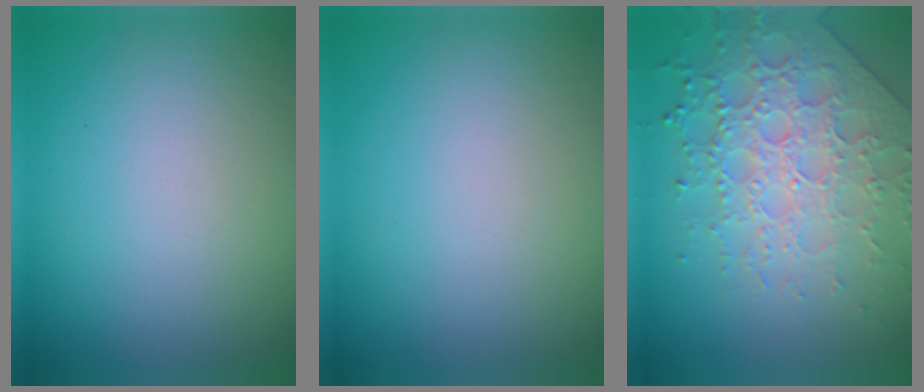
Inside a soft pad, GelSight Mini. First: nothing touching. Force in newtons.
{"total": 0.0}
{"total": 5.7, "press": 5.0, "slide": 2.8}